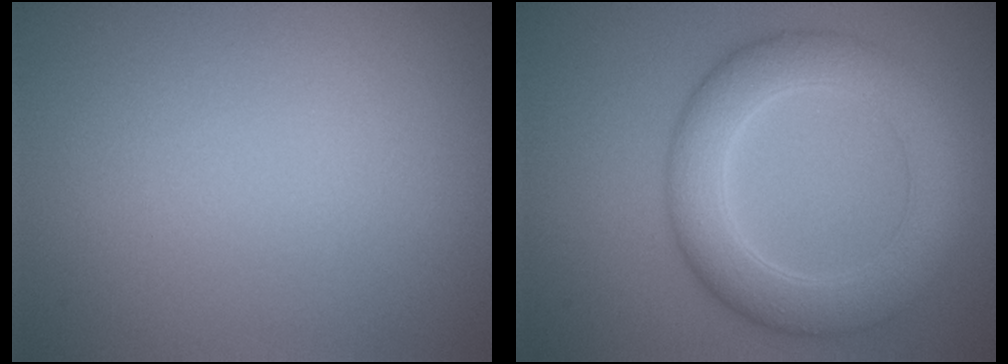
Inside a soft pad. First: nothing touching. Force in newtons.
{"total": 6.1, "press": 6.1, "slide": 0.2}